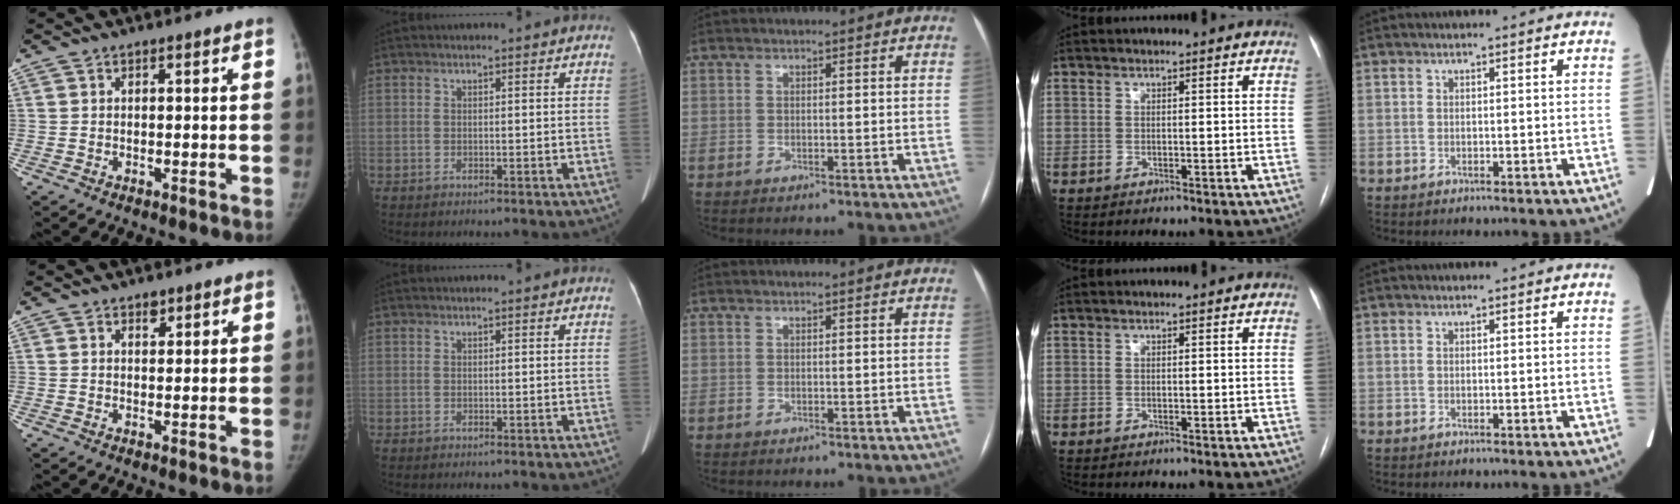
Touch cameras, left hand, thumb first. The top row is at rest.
{"thumb": {"total": 1.6, "force": [1.1, 0.9, 0.7], "torque": [0.001, -0.006, 0.015]}}